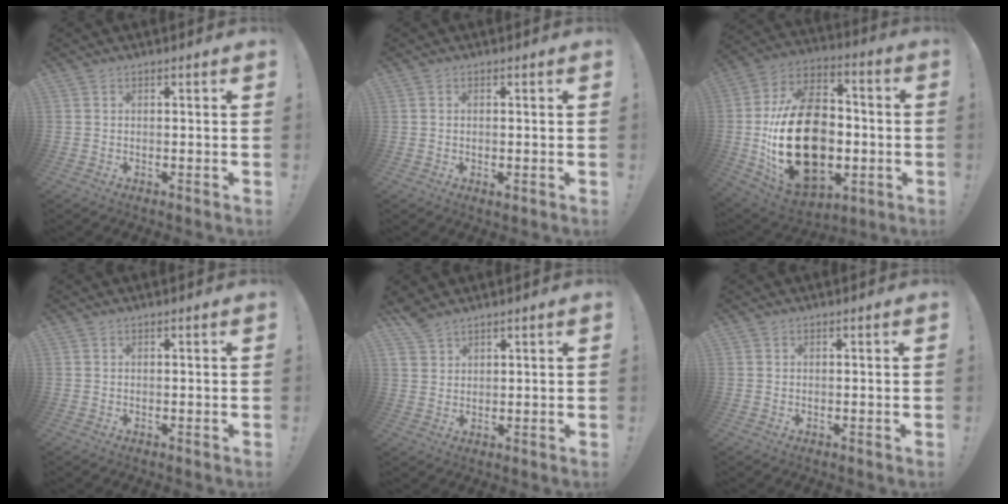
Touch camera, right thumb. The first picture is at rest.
{"total": 1.0, "force": [-0.1, 0.4, 1.0], "torque": [-0.017, 0.000, -0.002]}
{"total": 31.3, "force": [-3.8, 20.7, 23.2], "torque": [-0.429, 0.025, -0.039]}
{"total": 0.0}
{"total": 4.2, "force": [3.6, 1.7, 1.2], "torque": [-0.024, -0.022, 0.069]}
{"total": 0.0}